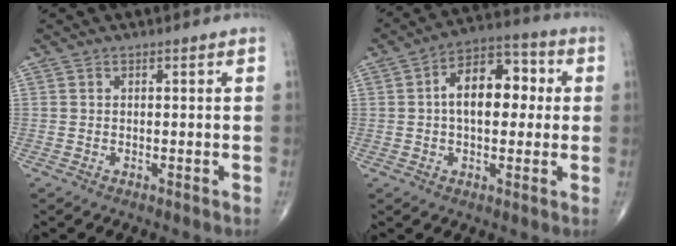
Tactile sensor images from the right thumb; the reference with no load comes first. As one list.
[{"total": 12.5, "force": [1.4, 7.3, 10.0], "torque": [-0.133, 0.029, 0.013]}]